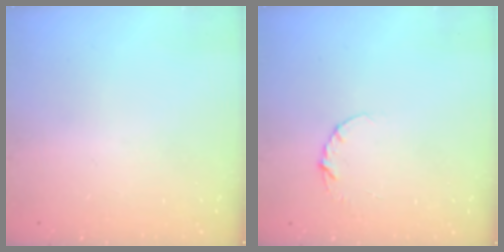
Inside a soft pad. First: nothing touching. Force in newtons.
{"total": 3.5, "press": 3.4, "slide": 0.4}